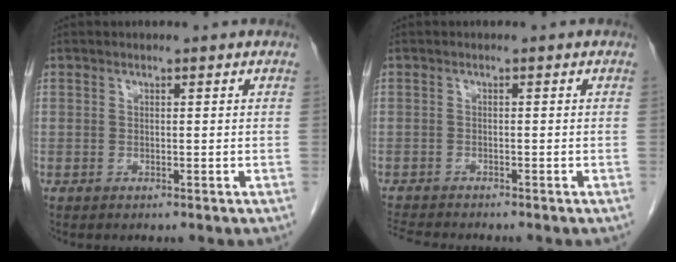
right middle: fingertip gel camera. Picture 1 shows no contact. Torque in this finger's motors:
{"motor_torque": [0.02, -0.02, 0.00, 0.00]}